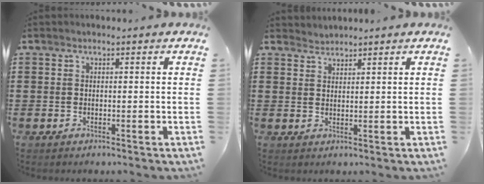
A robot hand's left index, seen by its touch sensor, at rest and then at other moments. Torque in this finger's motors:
{"motor_torque": [-0.13, 0.14, -0.07, -0.02]}